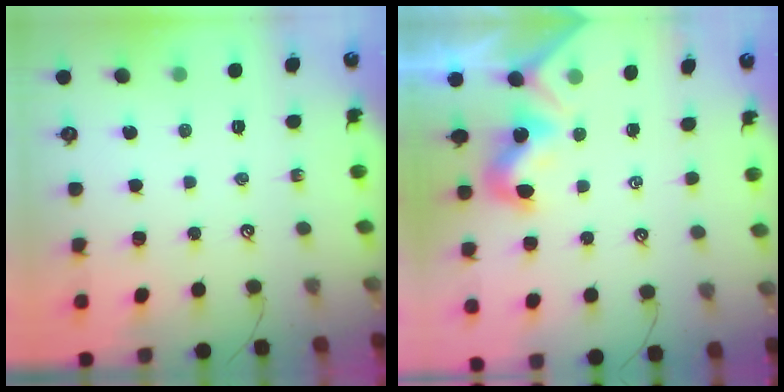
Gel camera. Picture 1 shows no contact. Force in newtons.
{"total": 1.8, "press": 1.8, "slide": 0.2}